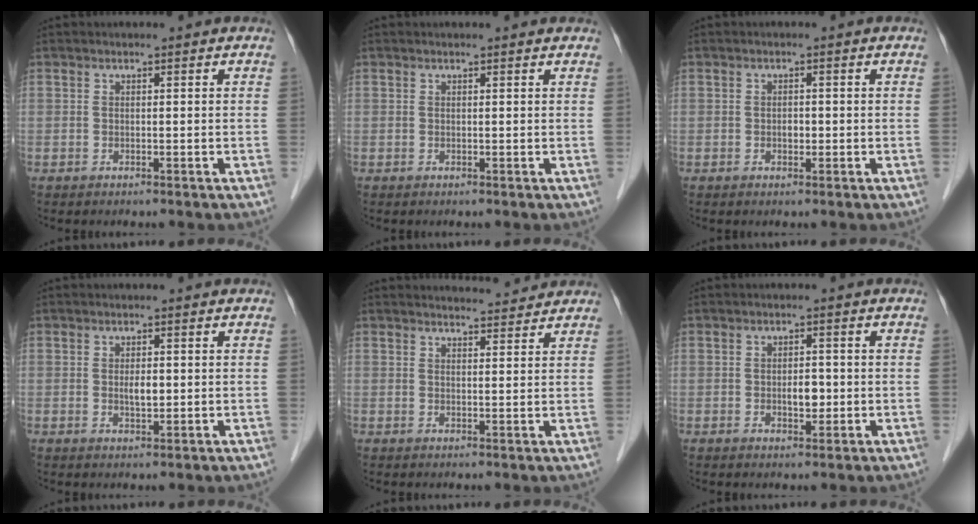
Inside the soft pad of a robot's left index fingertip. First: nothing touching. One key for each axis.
{"total": 1.5, "fx": 1.5, "fy": 0.1, "fz": 0.4, "tx": -0.014, "ty": 0.006, "tz": 0.011}
{"total": 1.1, "fx": -0.4, "fy": 0.7, "fz": 0.8, "tx": -0.014, "ty": -0.002, "tz": -0.007}
{"total": 2.0, "fx": -0.1, "fy": 0.8, "fz": 1.8, "tx": -0.034, "ty": -0.005, "tz": 0.000}
{"total": 5.9, "fx": 5.8, "fy": 0.2, "fz": 0.6, "tx": -0.016, "ty": 0.005, "tz": 0.072}
{"total": 2.5, "fx": -0.6, "fy": 1.3, "fz": 2.1, "tx": -0.033, "ty": -0.002, "tz": -0.007}